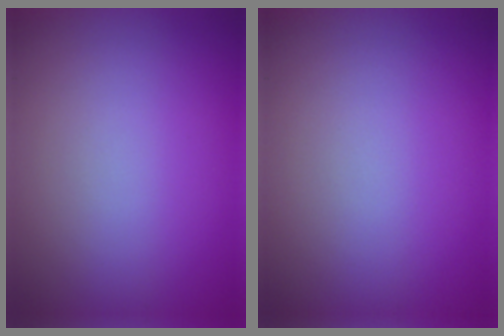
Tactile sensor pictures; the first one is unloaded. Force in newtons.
{"total": 0.0}